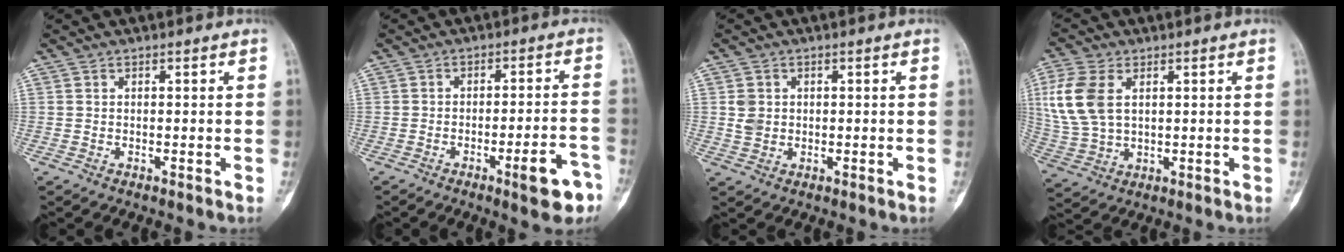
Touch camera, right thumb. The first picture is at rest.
{"total": 8.8, "force": [-4.7, 2.0, 7.2], "torque": [-0.089, 0.030, -0.058]}
{"total": 2.8, "force": [0.5, 2.5, 1.3], "torque": [-0.010, 0.003, 0.011]}
{"total": 11.1, "force": [2.8, 6.8, 8.3], "torque": [-0.191, 0.002, 0.061]}